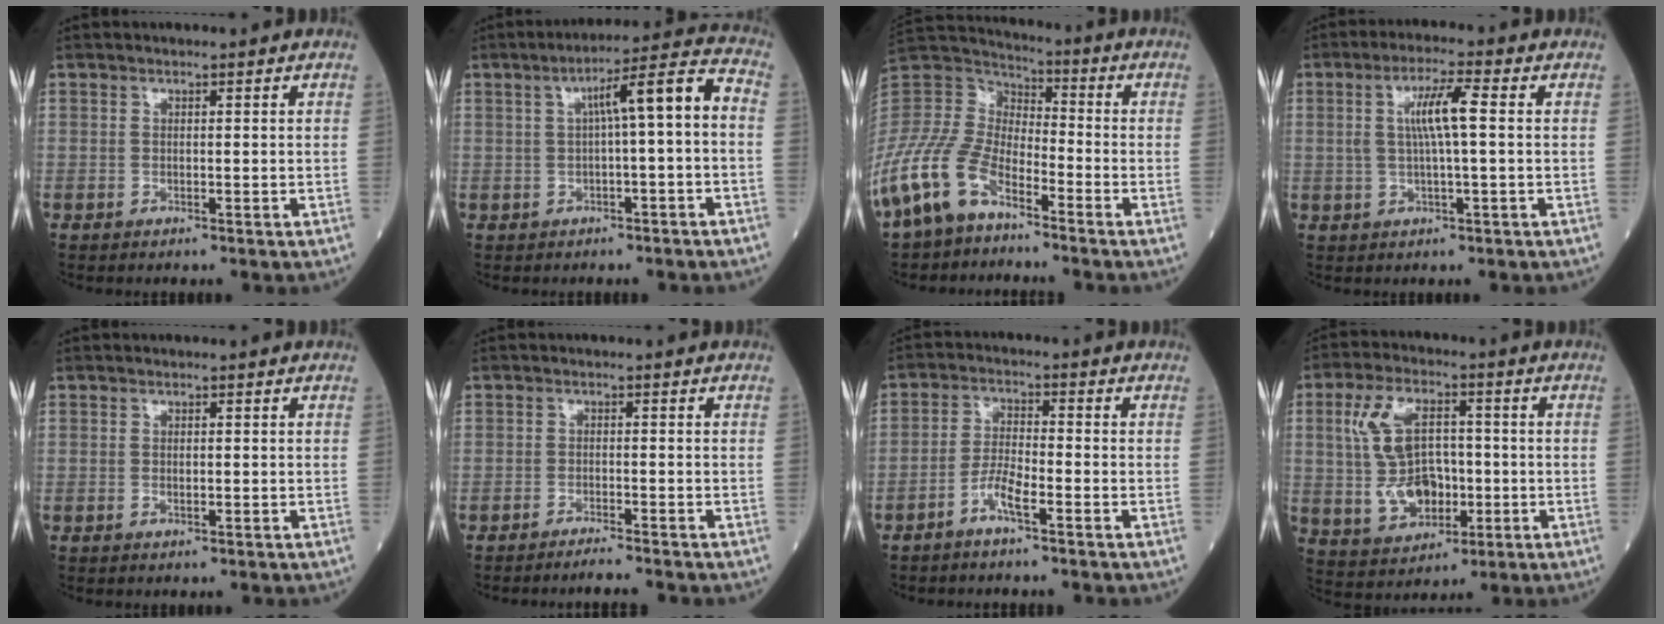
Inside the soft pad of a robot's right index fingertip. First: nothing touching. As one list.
[{"total": 8.2, "force": [0.2, 0.4, 8.2], "torque": [-0.120, 0.029, -0.001]}, {"total": 15.4, "force": [-10.1, 7.2, 9.1], "torque": [-0.213, 0.011, -0.205]}, {"total": 6.4, "force": [1.0, 0.3, 6.3], "torque": [-0.118, 0.008, 0.019]}, {"total": 1.0, "force": [0.0, 0.4, 0.9], "torque": [-0.016, -0.002, 0.002]}, {"total": 2.8, "force": [-2.6, -0.6, 0.8], "torque": [-0.013, -0.007, -0.043]}, {"total": 4.2, "force": [-2.7, 0.4, 3.2], "torque": [-0.067, 0.005, -0.057]}, {"total": 11.0, "force": [0.2, 6.6, 8.8], "torque": [-0.189, 0.010, 0.013]}]